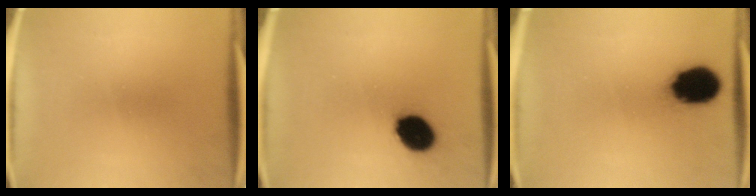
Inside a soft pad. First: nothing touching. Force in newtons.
{"total": 10.8}
{"total": 14.0}